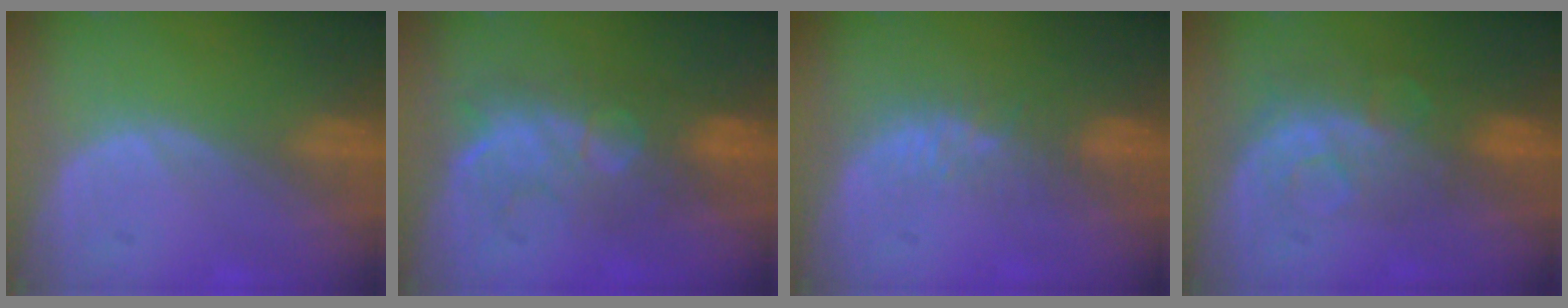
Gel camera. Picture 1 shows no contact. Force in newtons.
{"total": 7.8, "press": 7.7, "slide": 1.3}
{"total": 4.3, "press": 3.6, "slide": 2.3}
{"total": 8.3, "press": 7.0, "slide": 4.5}